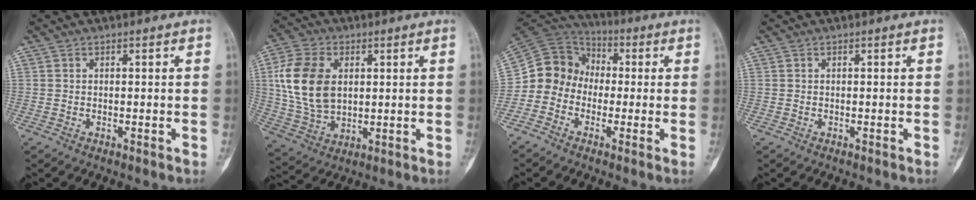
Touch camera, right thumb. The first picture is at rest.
{"total": 14.3, "force": [2.6, 9.6, 10.2], "torque": [-0.194, -0.003, 0.053]}
{"total": 10.6, "force": [-2.1, 9.7, 3.9], "torque": [-0.048, 0.061, -0.054]}
{"total": 0.0}